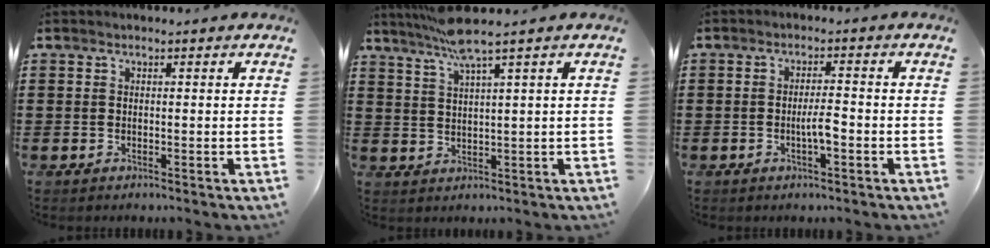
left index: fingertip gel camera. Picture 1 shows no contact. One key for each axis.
{"total": 5.1, "fx": 3.6, "fy": -0.7, "fz": 3.6, "tx": -0.078, "ty": -0.011, "tz": 0.062}
{"total": 3.2, "fx": -0.9, "fy": 0.6, "fz": 3.0, "tx": -0.062, "ty": 0.001, "tz": -0.019}